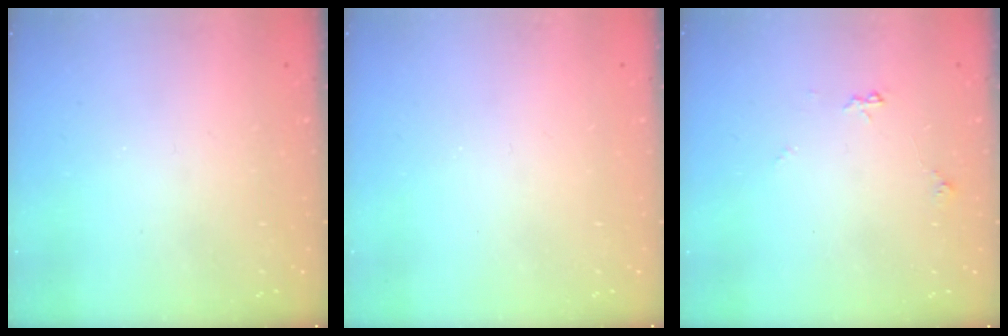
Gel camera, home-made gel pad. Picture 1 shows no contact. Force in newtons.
{"total": 0.0}
{"total": 5.2, "press": 5.1, "slide": 0.7}